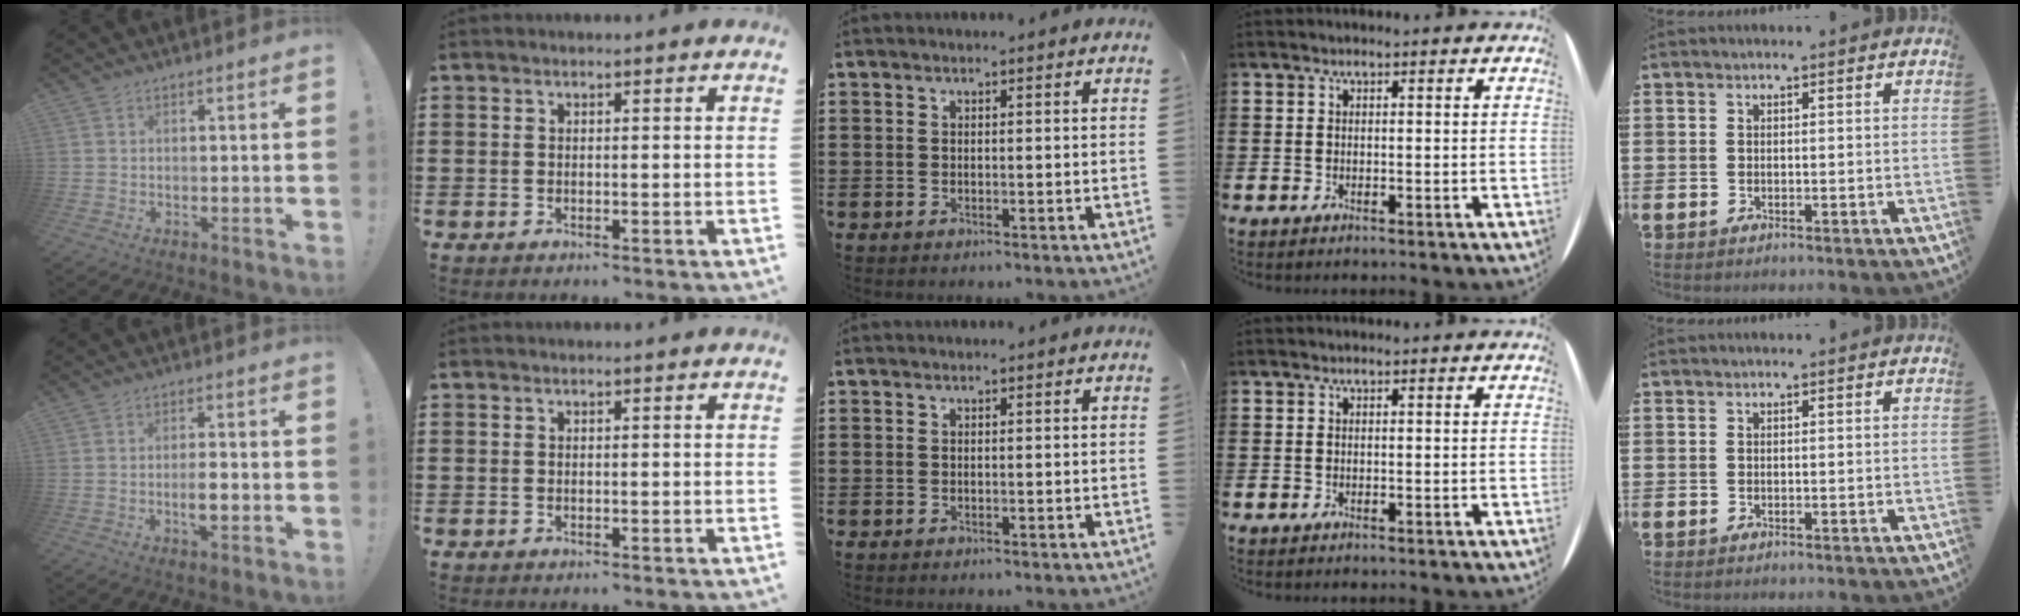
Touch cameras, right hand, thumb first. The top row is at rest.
{"thumb": {"total": 4.1, "force": [-1.3, 1.3, 3.7], "torque": [-0.065, 0.005, -0.023]}}